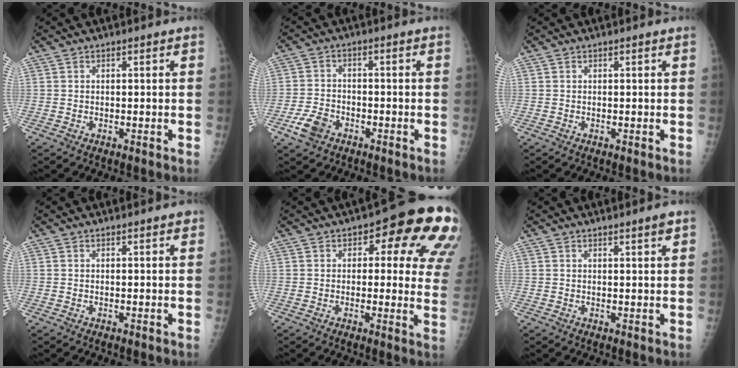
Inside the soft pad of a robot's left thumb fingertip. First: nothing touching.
{"total": 5.3, "force": [-3.1, 3.4, 2.7], "torque": [-0.053, 0.015, -0.055]}
{"total": 0.0}
{"total": 0.9, "force": [0.6, 0.3, 0.5], "torque": [-0.006, -0.001, 0.007]}
{"total": 16.3, "force": [6.4, 7.4, 13.0], "torque": [-0.098, -0.016, 0.062]}
{"total": 1.7, "force": [1.2, 0.0, 1.2], "torque": [-0.015, -0.009, 0.018]}